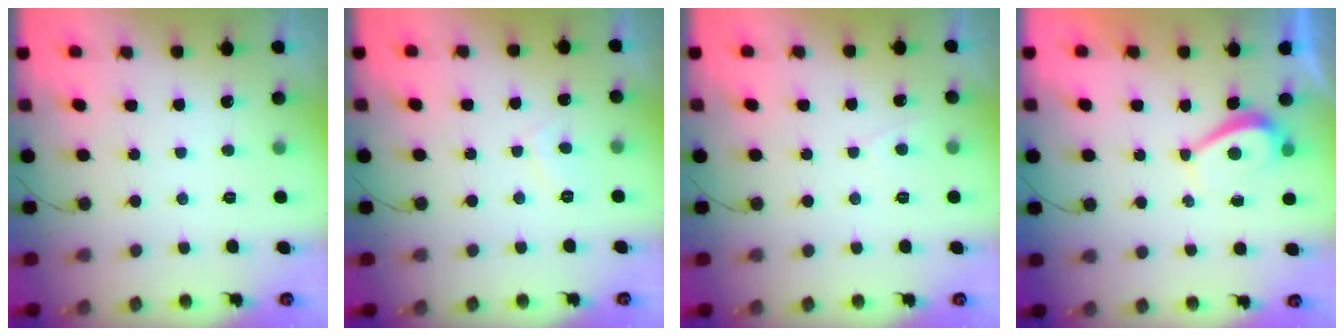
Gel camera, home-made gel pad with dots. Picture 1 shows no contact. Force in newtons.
{"total": 2.0, "press": 1.9, "slide": 0.7}
{"total": 2.1, "press": 2.1, "slide": 0.3}
{"total": 2.7, "press": 2.7, "slide": 0.6}